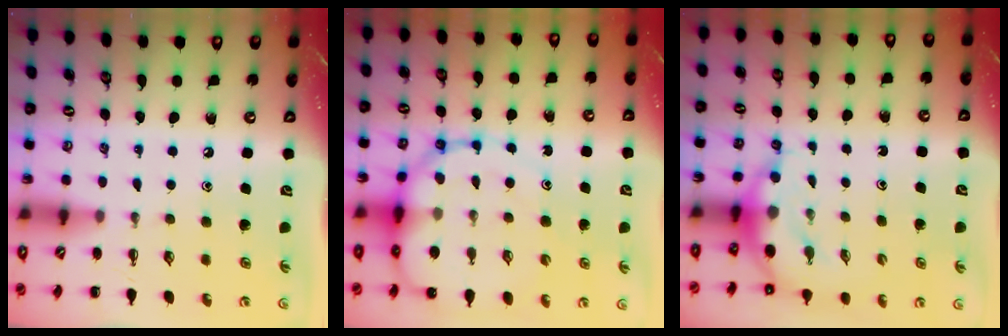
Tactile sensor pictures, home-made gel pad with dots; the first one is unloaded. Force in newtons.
{"total": 15.1, "press": 14.6, "slide": 3.9}
{"total": 5.9, "press": 5.7, "slide": 1.6}